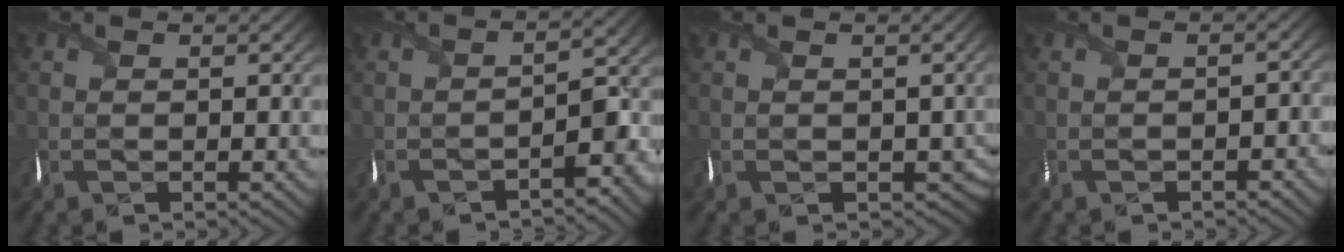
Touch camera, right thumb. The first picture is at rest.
{"total": 5.5, "force": [-3.3, 1.8, 4.0], "torque": [-0.049, -0.004, -0.057]}
{"total": 3.9, "force": [-0.2, 3.2, 2.1], "torque": [-0.036, -0.025, 0.003]}
{"total": 2.2, "force": [-1.3, 1.2, 1.2], "torque": [-0.020, -0.005, -0.023]}